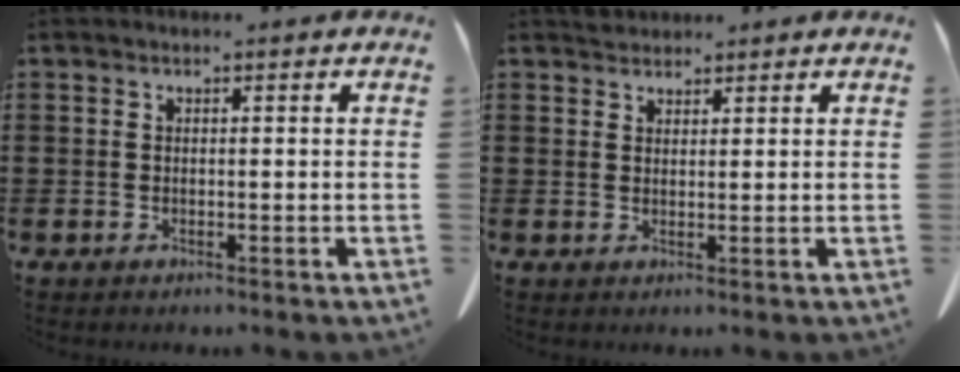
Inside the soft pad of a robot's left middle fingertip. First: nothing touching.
{"total": 1.6, "force": [1.4, 0.6, 0.0], "torque": [-0.003, 0.002, 0.028]}